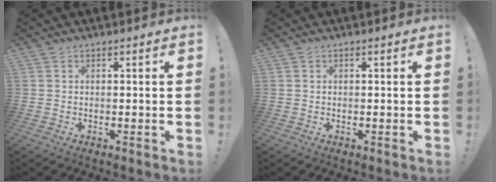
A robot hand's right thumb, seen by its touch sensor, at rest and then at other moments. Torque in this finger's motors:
{"motor_torque": [0.07, 0.02, 0.08, 0.21, 0.04]}